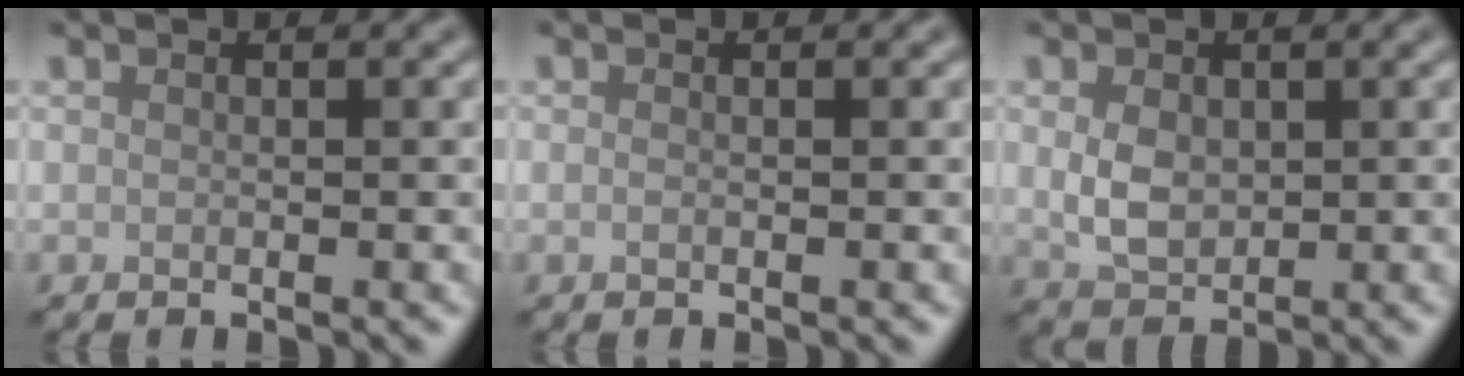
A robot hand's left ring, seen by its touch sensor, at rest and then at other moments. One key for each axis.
{"total": 0.6, "fx": -0.1, "fy": 0.2, "fz": 0.5, "tx": -0.009, "ty": -0.003, "tz": -0.004}
{"total": 3.1, "fx": 0.3, "fy": 2.2, "fz": 2.1, "tx": -0.044, "ty": -0.003, "tz": 0.010}